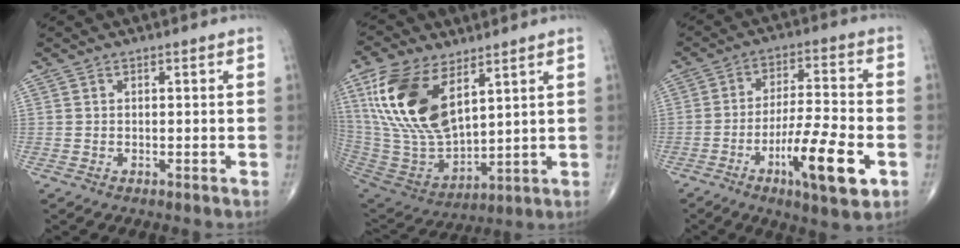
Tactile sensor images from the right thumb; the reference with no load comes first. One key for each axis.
{"total": 20.7, "fx": 8.9, "fy": 10.5, "fz": 15.4, "tx": -0.301, "ty": -0.038, "tz": 0.182}
{"total": 14.2, "fx": -5.5, "fy": 3.1, "fz": 12.7, "tx": -0.215, "ty": 0.017, "tz": -0.089}